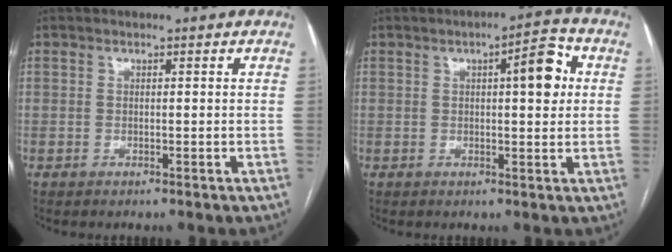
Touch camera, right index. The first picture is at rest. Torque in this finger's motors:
{"motor_torque": [0.82, 0.27, 0.21, 0.06]}